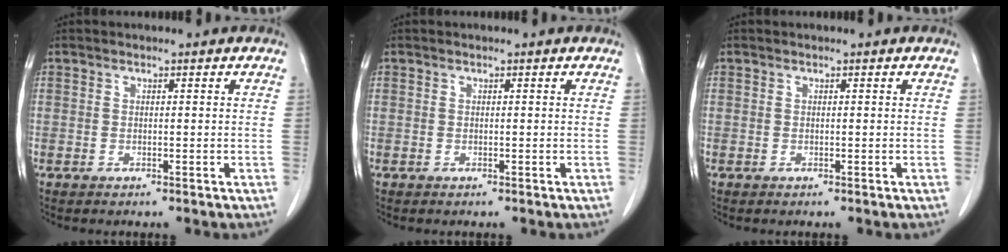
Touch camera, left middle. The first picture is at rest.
{"total": 0.0}
{"total": 0.0}